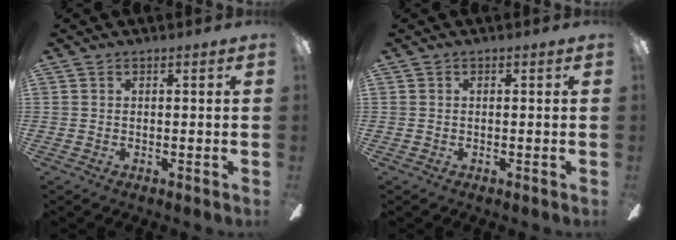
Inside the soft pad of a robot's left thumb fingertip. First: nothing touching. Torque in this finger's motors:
{"motor_torque": [0.00, 0.00, -0.05, 0.05, 0.00]}